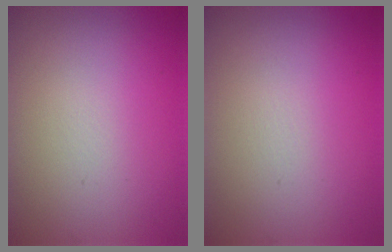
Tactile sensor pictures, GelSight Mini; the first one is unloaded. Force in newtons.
{"total": 0.0}